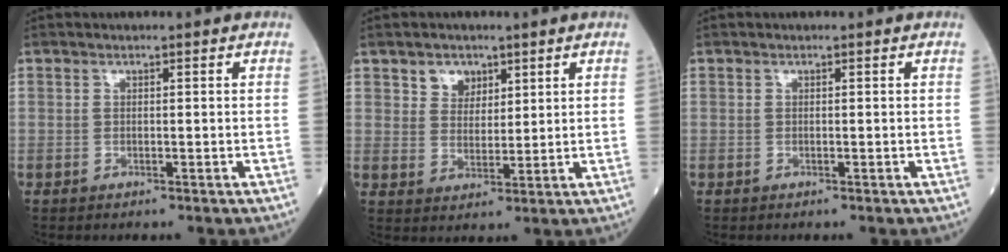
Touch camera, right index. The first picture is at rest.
{"total": 4.0, "force": [2.4, 2.9, 1.3], "torque": [-0.020, 0.003, 0.046]}
{"total": 0.0}